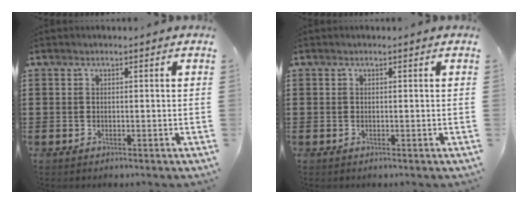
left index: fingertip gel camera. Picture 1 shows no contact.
{"total": 0.0}